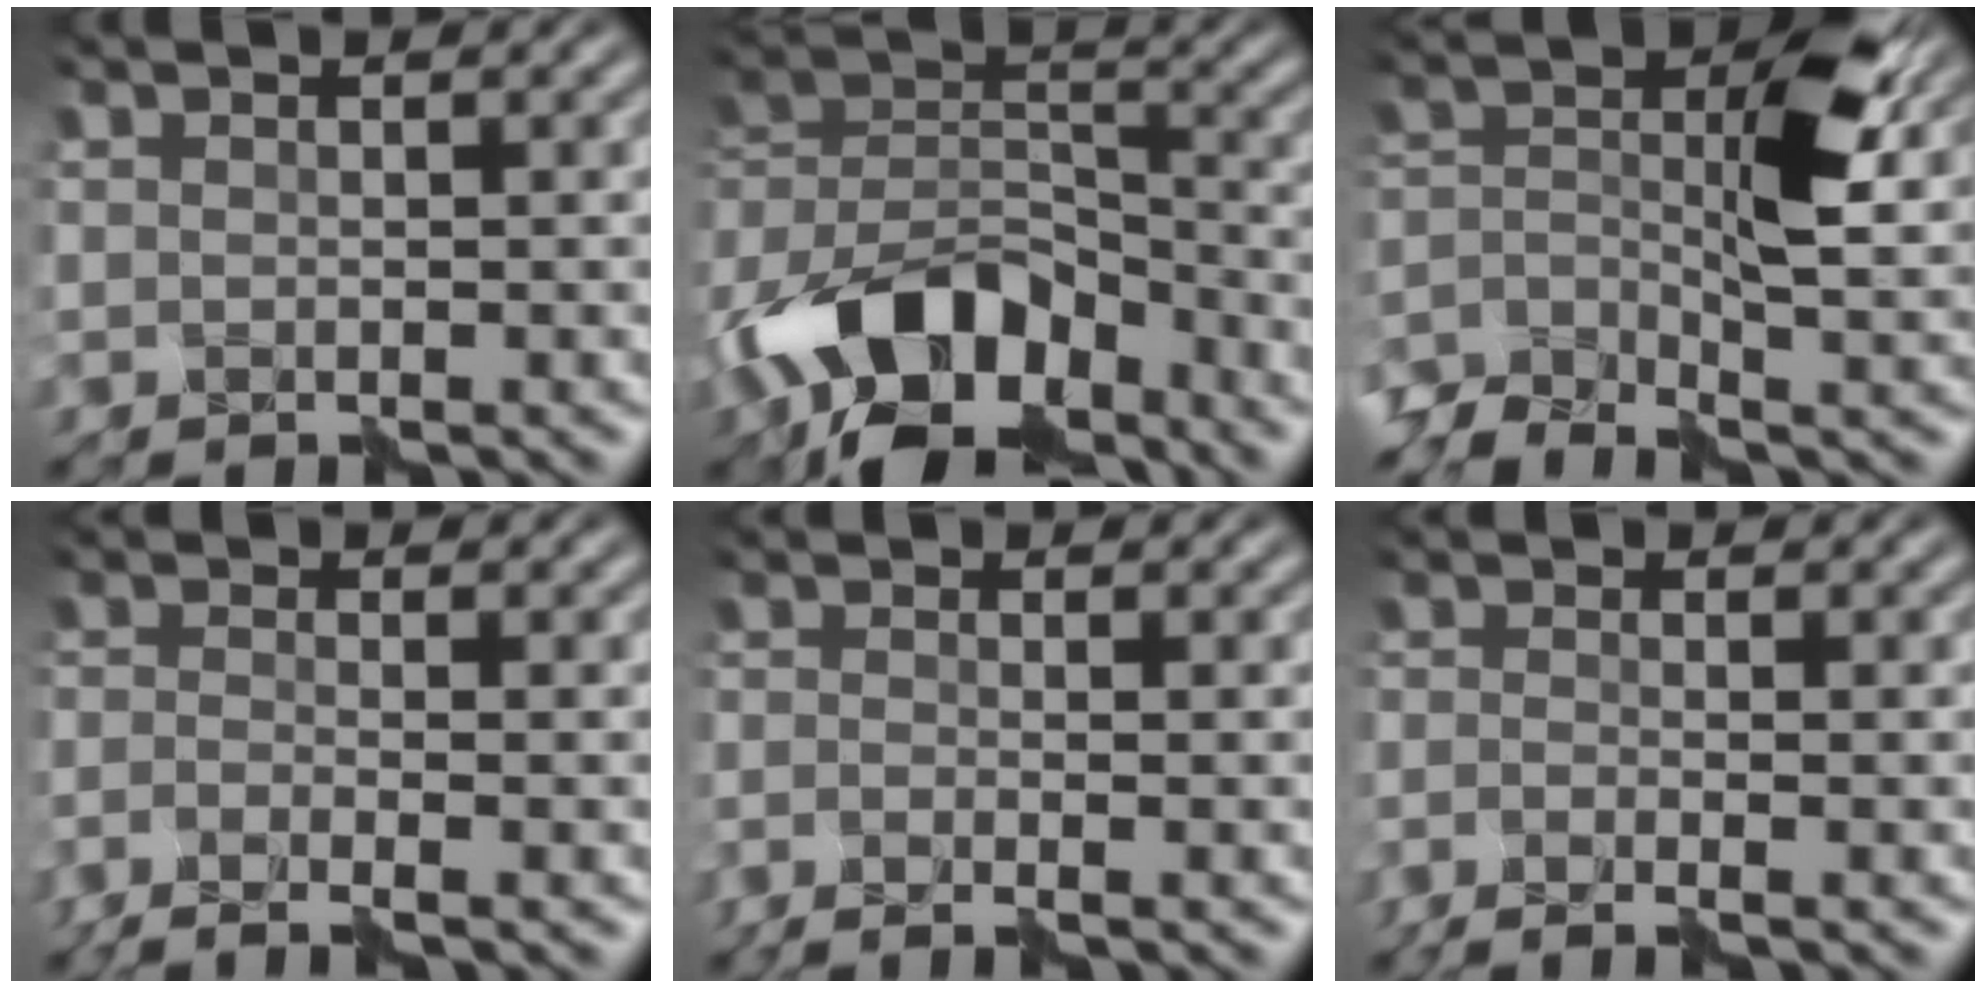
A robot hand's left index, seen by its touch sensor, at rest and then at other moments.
{"total": 12.4, "force": [-8.0, 6.7, 6.6], "torque": [-0.135, 0.009, -0.148]}
{"total": 4.8, "force": [-2.8, 1.3, 3.6], "torque": [-0.073, 0.000, -0.069]}
{"total": 2.9, "force": [-2.0, -0.1, 2.1], "torque": [-0.041, 0.002, -0.040]}
{"total": 1.7, "force": [-1.1, -0.4, 1.2], "torque": [-0.026, 0.003, -0.019]}
{"total": 2.1, "force": [-1.4, -0.3, 1.5], "torque": [-0.031, 0.003, -0.025]}